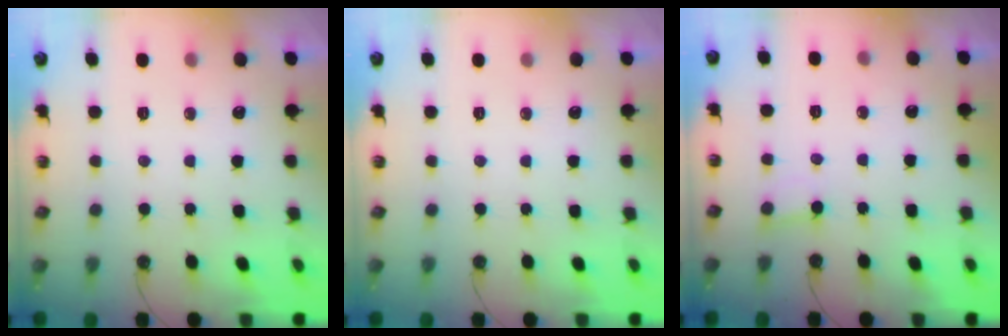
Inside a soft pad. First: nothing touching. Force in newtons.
{"total": 0.0}
{"total": 2.9, "press": 2.9, "slide": 0.2}